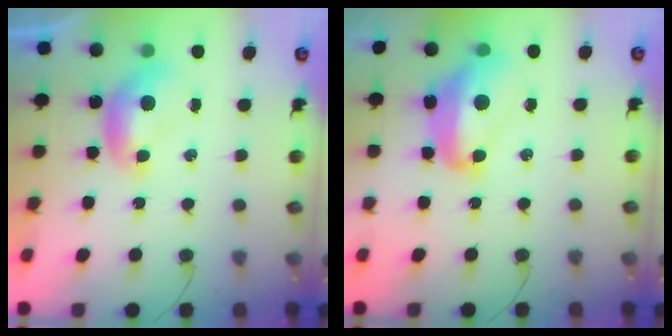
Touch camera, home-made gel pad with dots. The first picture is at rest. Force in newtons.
{"total": 8.3, "press": 8.2, "slide": 1.2}